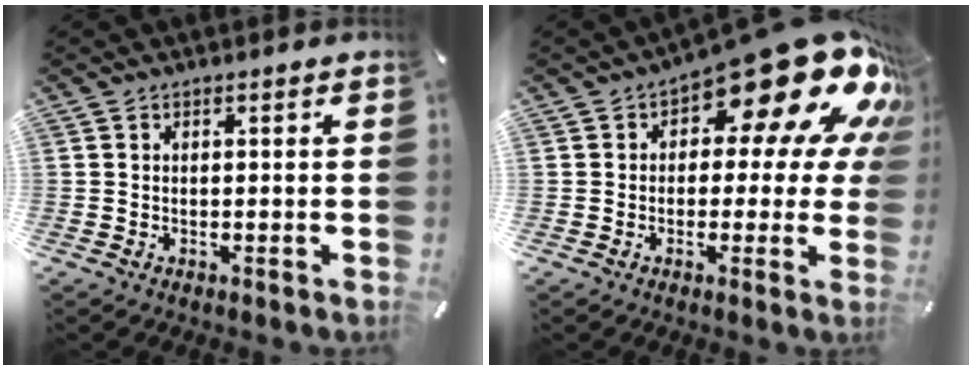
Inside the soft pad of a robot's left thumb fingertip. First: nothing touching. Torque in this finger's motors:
{"motor_torque": [2.49, 2.52, 1.94, -0.83, 0.41]}